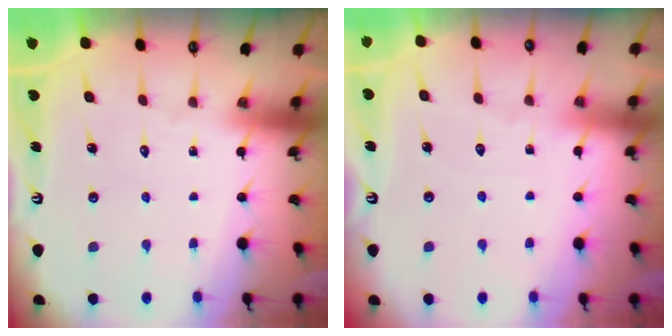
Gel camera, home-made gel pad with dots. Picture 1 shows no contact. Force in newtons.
{"total": 3.5, "press": 3.5, "slide": 0.4}